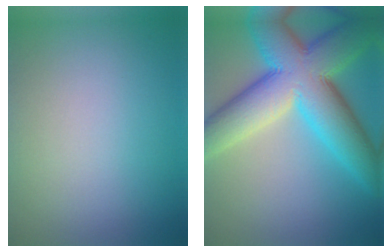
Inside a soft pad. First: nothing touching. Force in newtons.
{"total": 13.3, "press": 13.3, "slide": 0.4}